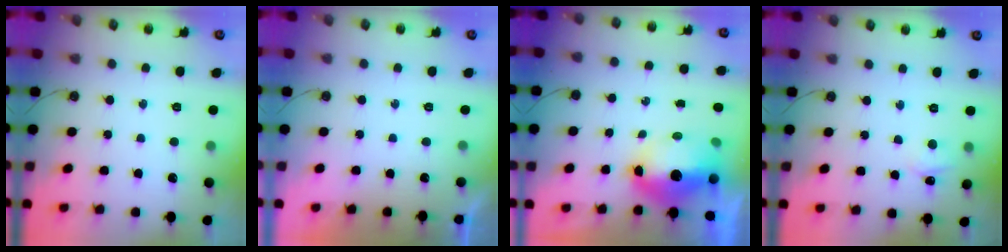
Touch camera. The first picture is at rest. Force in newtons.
{"total": 0.0}
{"total": 9.9, "press": 9.8, "slide": 1.1}
{"total": 3.9, "press": 3.8, "slide": 0.6}